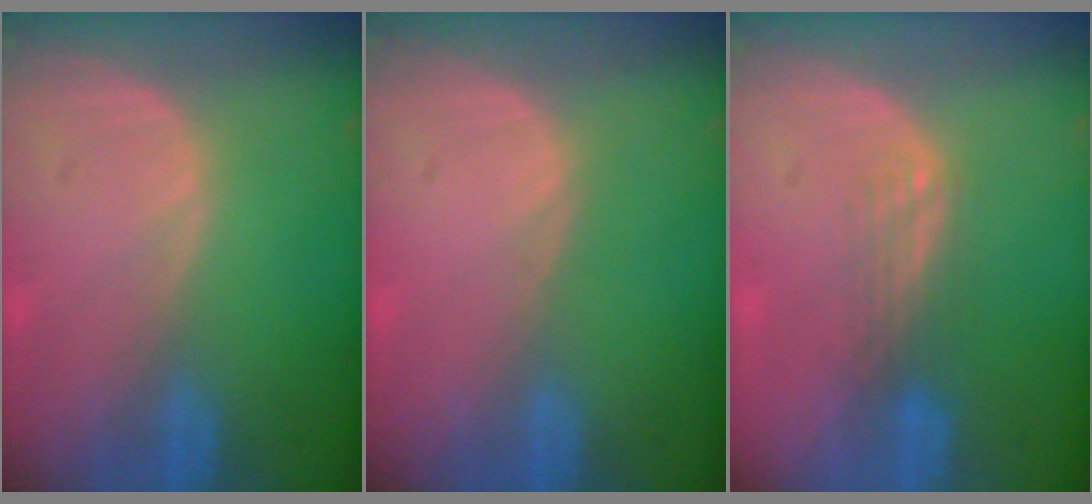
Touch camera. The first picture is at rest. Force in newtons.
{"total": 0.0}
{"total": 3.1, "press": 2.6, "slide": 1.7}